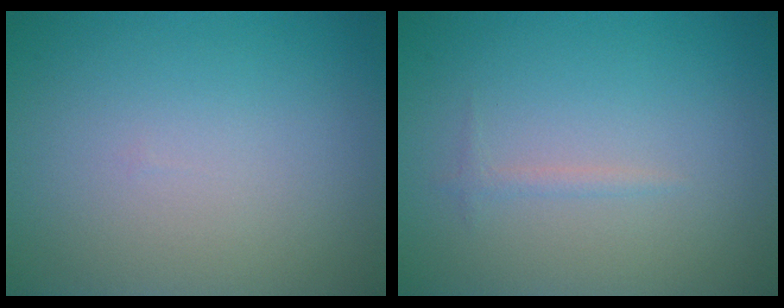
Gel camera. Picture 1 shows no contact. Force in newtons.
{"total": 0.7, "press": 0.7, "slide": 0.1}